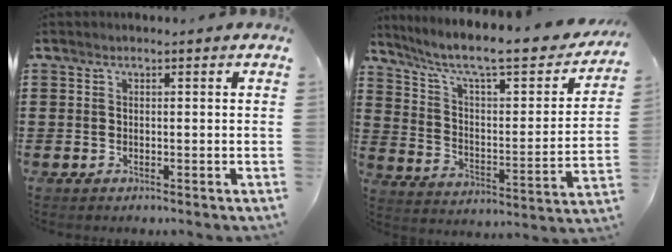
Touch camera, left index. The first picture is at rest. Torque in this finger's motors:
{"motor_torque": [2.14, 0.00, 0.59, 0.21]}